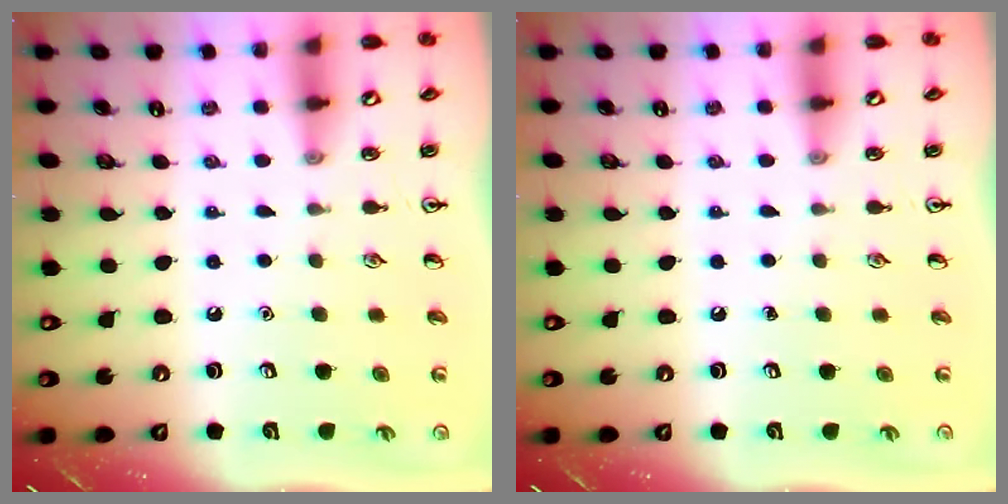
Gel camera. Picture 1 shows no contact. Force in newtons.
{"total": 0.0}